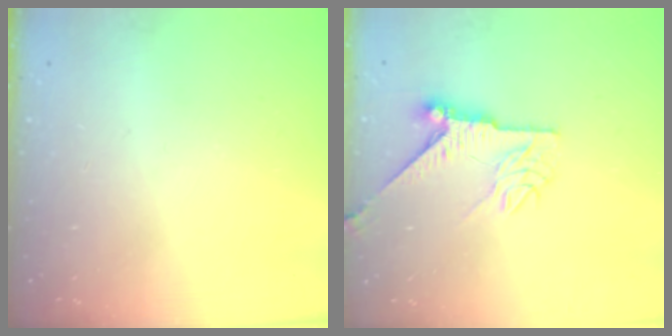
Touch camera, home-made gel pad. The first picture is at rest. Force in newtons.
{"total": 8.1, "press": 8.1, "slide": 0.5}